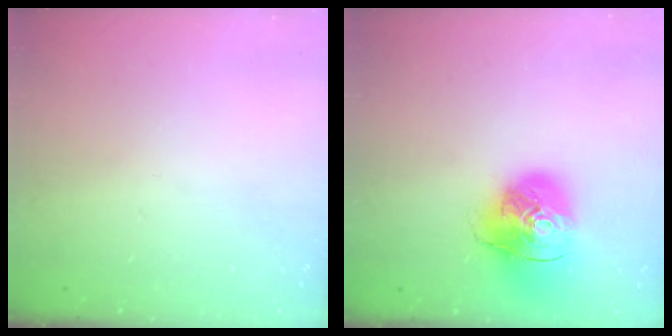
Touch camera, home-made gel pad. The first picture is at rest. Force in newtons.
{"total": 15.6, "press": 15.4, "slide": 2.2}